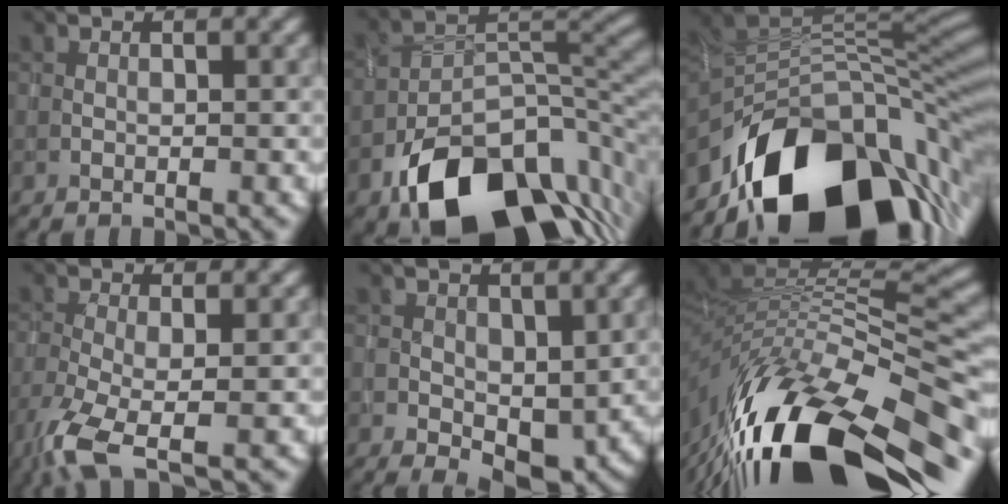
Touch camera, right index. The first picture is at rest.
{"total": 13.2, "force": [-7.7, 7.1, 8.0], "torque": [-0.122, -0.009, -0.138]}
{"total": 15.7, "force": [-8.3, 8.5, 10.3], "torque": [-0.166, 0.002, -0.131]}
{"total": 6.0, "force": [-3.5, 1.7, 4.5], "torque": [-0.107, -0.020, -0.076]}
{"total": 3.6, "force": [0.1, 2.4, 2.6], "torque": [-0.037, -0.011, 0.004]}
{"total": 16.4, "force": [-8.9, 6.2, 12.3], "torque": [-0.222, -0.021, -0.130]}